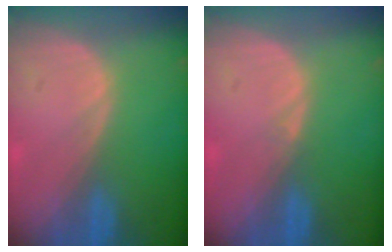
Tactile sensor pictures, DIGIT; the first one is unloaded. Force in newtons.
{"total": 0.6, "press": 0.4, "slide": 0.5}